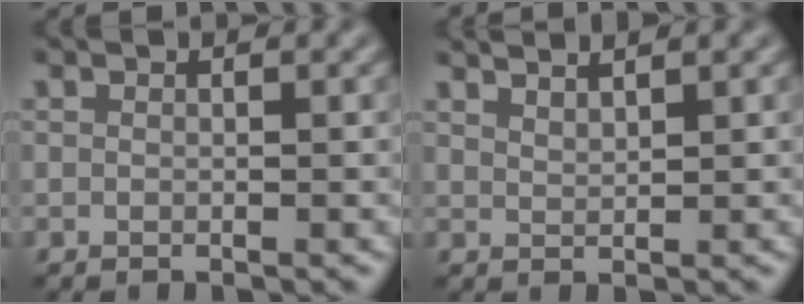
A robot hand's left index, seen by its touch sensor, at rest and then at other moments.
{"total": 2.1, "force": [1.9, 0.4, 0.8], "torque": [0.005, 0.003, 0.022]}